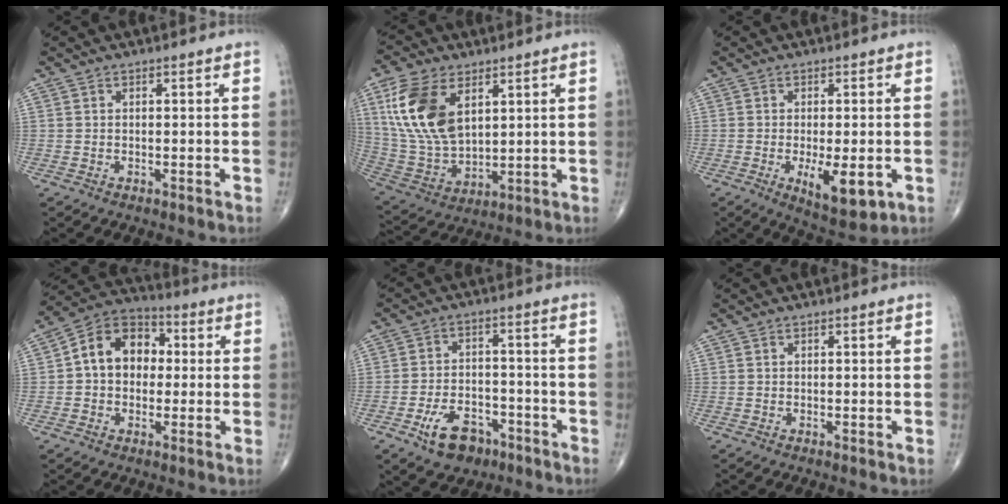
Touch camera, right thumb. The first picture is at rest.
{"total": 16.5, "force": [6.0, 9.5, 12.0], "torque": [-0.234, -0.021, 0.128]}
{"total": 8.7, "force": [-2.3, 3.1, 7.7], "torque": [-0.111, -0.020, -0.029]}
{"total": 12.1, "force": [1.0, 9.1, 7.9], "torque": [-0.103, 0.030, 0.005]}
{"total": 8.9, "force": [-5.0, 5.5, 4.9], "torque": [-0.064, 0.031, -0.079]}
{"total": 0.0}